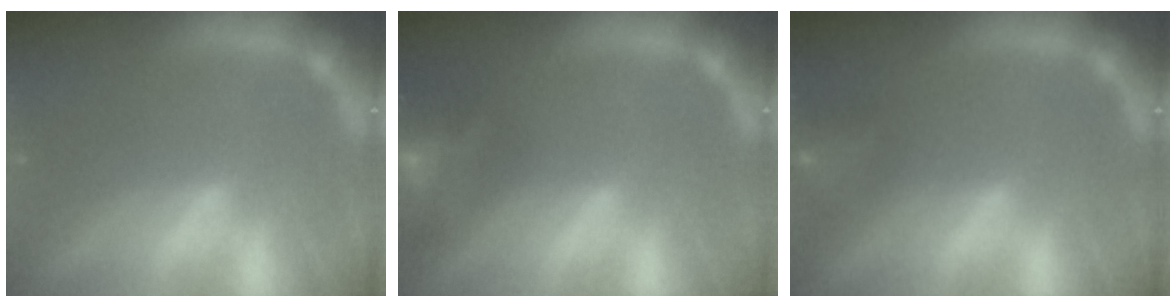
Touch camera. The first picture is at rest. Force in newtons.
{"total": 7.5}
{"total": 4.0}